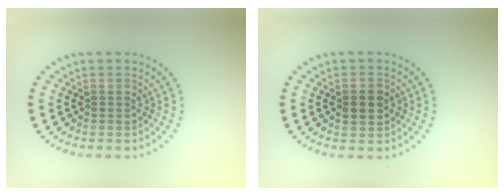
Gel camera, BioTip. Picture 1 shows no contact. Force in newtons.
{"total": 2.3, "press": 2.3, "slide": 0.1}